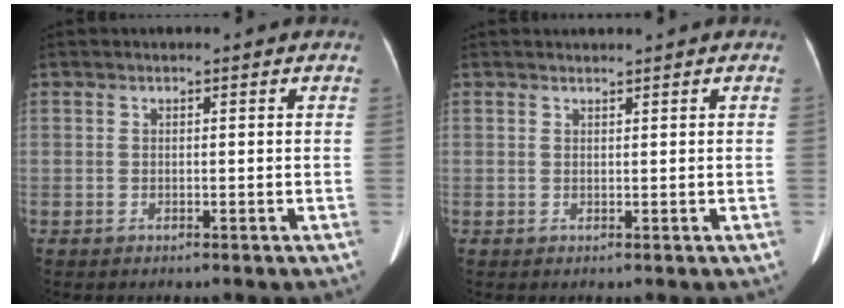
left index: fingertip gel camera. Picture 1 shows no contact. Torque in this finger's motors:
{"motor_torque": [-0.02, 0.08, -0.02, -0.02]}